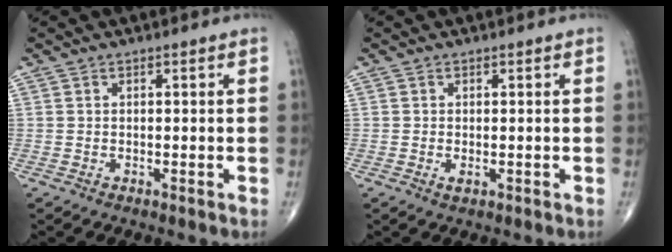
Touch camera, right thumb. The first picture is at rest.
{"total": 1.1, "force": [-0.3, 0.5, 0.9], "torque": [-0.016, -0.003, -0.005]}